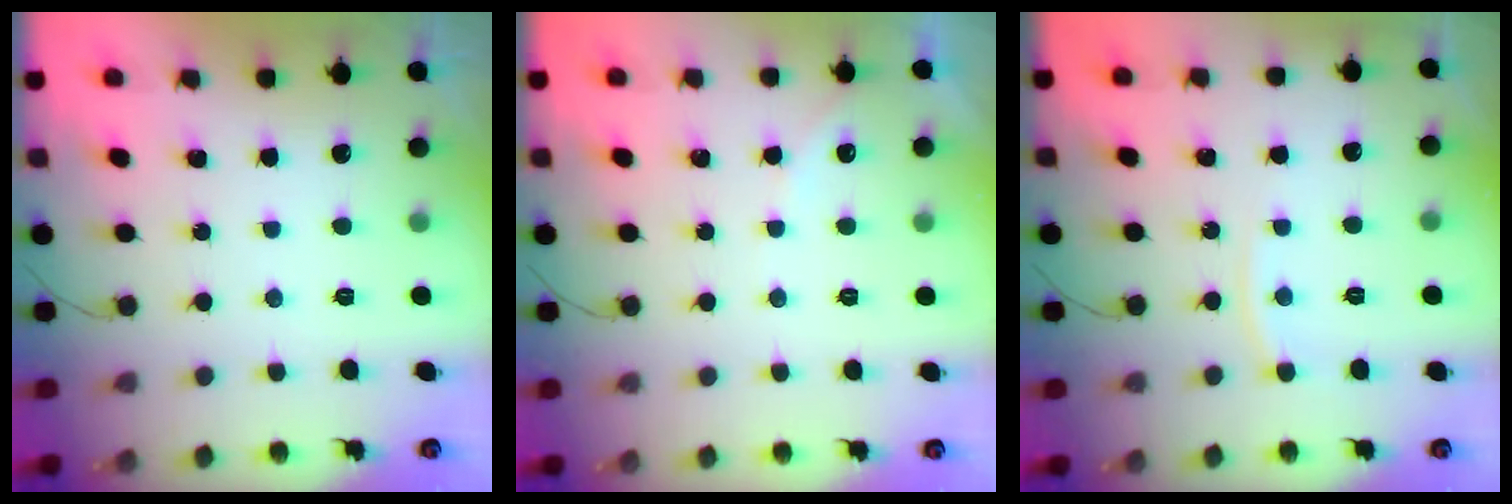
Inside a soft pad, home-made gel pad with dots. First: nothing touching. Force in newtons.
{"total": 3.9, "press": 3.9, "slide": 0.7}
{"total": 4.5, "press": 4.4, "slide": 0.5}